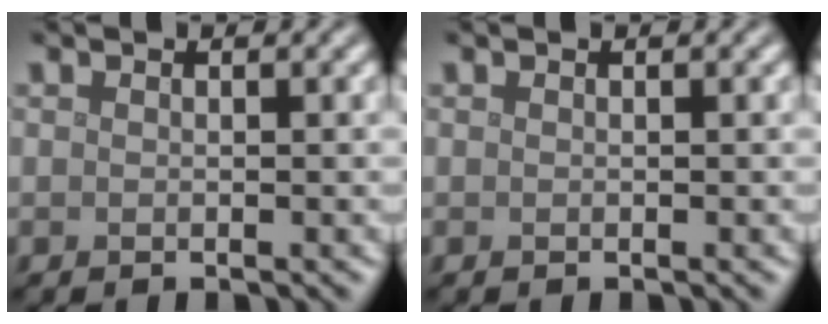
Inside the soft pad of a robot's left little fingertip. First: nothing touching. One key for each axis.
{"total": 0.0}